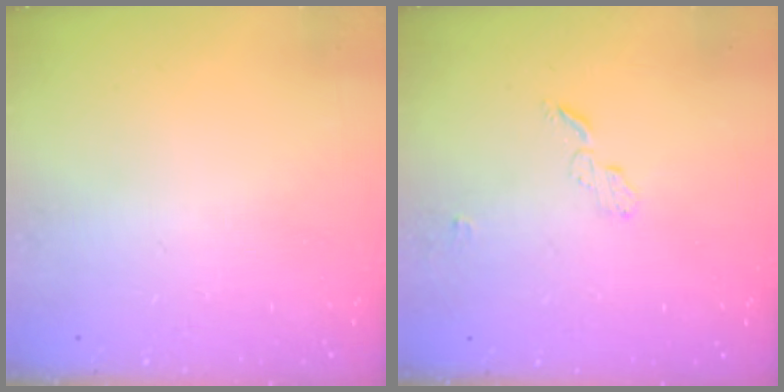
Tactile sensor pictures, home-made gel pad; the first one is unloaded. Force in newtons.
{"total": 4.7, "press": 4.7, "slide": 0.4}